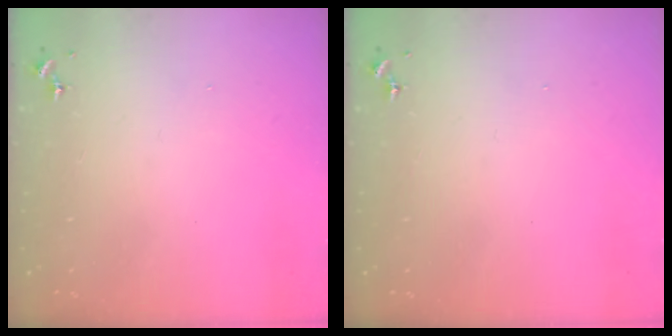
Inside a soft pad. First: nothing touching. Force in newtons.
{"total": 0.0}